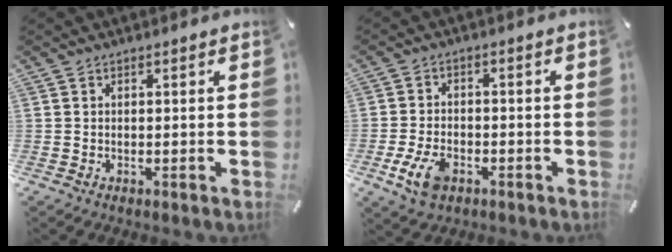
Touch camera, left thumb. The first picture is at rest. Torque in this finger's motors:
{"motor_torque": [0.61, 1.79, 0.21, 0.00, 0.11]}